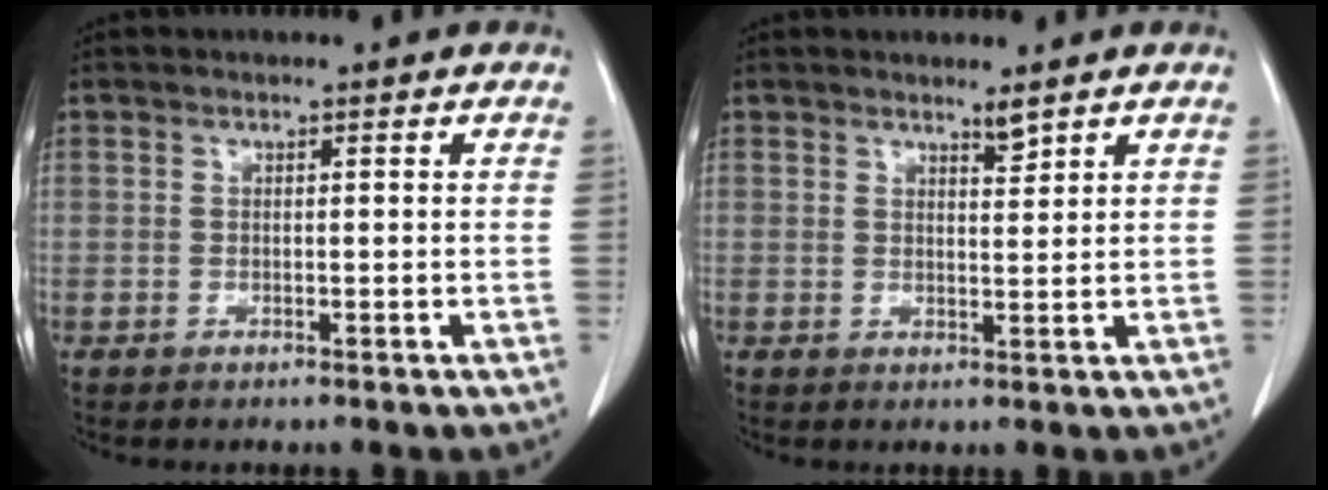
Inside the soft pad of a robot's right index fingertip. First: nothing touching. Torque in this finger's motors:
{"motor_torque": [-0.16, 0.14, -0.04, -0.01]}